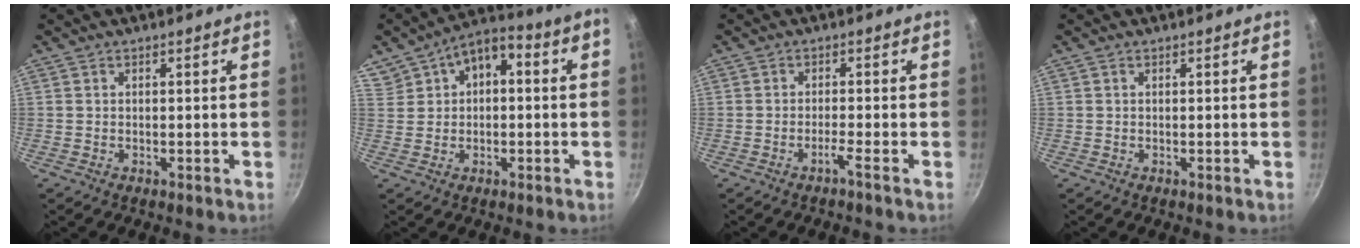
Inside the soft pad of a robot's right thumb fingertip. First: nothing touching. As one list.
[{"total": 10.9, "force": [2.8, 6.9, 8.0], "torque": [-0.123, 0.050, 0.048]}, {"total": 1.7, "force": [-1.1, -0.5, 1.2], "torque": [-0.030, 0.009, -0.022]}, {"total": 0.0}]